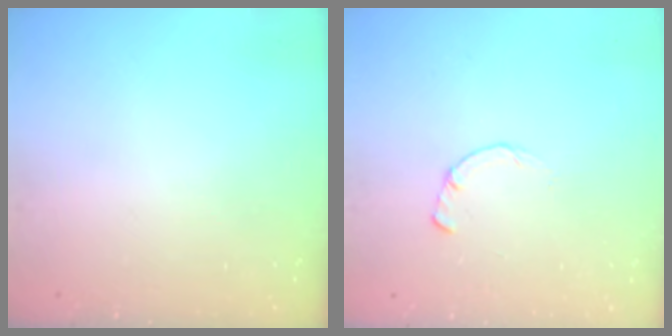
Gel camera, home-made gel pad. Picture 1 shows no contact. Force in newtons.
{"total": 1.7, "press": 1.7, "slide": 0.2}